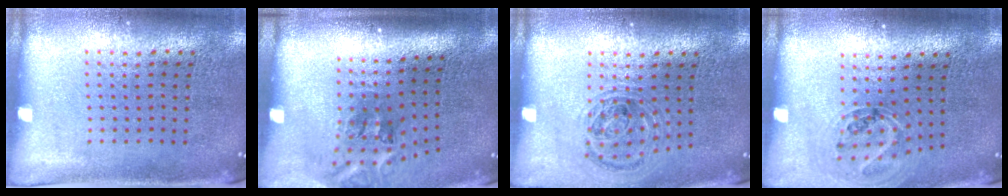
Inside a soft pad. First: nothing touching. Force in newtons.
{"total": 2.3, "press": 1.3, "slide": 1.8}
{"total": 0.9, "press": 0.9, "slide": 0.2}
{"total": 1.1, "press": 1.1, "slide": 0.3}